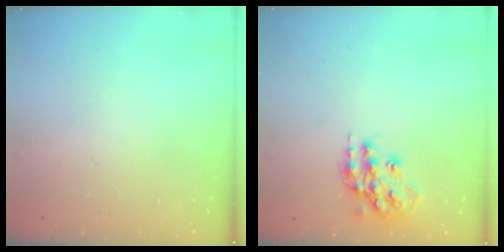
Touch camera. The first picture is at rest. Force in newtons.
{"total": 15.0, "press": 15.0, "slide": 1.2}